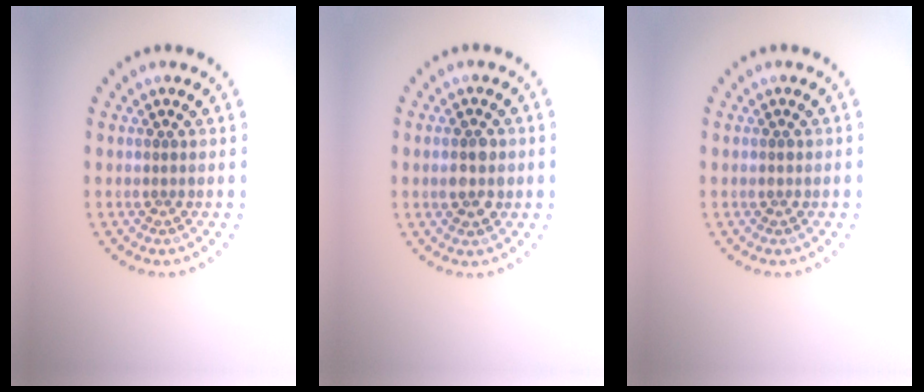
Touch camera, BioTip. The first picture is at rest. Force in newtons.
{"total": 2.9, "press": 2.9, "slide": 0.1}
{"total": 0.6, "press": 0.6, "slide": 0.1}